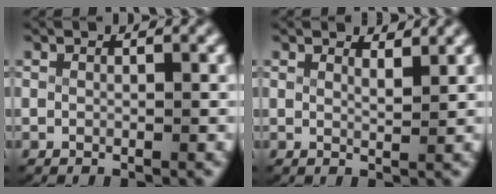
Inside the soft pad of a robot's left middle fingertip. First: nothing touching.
{"total": 1.9, "force": [1.8, -0.2, 0.4], "torque": [-0.007, -0.013, 0.034]}